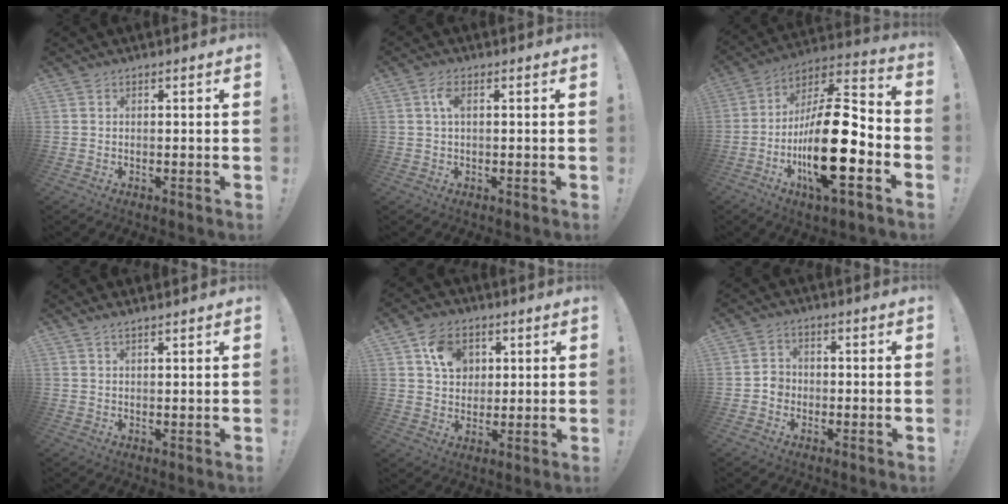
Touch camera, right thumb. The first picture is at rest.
{"total": 3.5, "force": [0.9, 1.6, 3.0], "torque": [-0.054, 0.004, 0.012]}
{"total": 23.3, "force": [-6.6, 7.1, 21.2], "torque": [-0.402, 0.026, -0.110]}
{"total": 1.7, "force": [1.6, 0.1, 0.3], "torque": [-0.006, -0.006, 0.029]}
{"total": 10.2, "force": [4.2, 8.1, 4.5], "torque": [-0.068, -0.009, 0.082]}
{"total": 3.8, "force": [-1.5, 3.1, 1.5], "torque": [-0.016, 0.013, -0.028]}